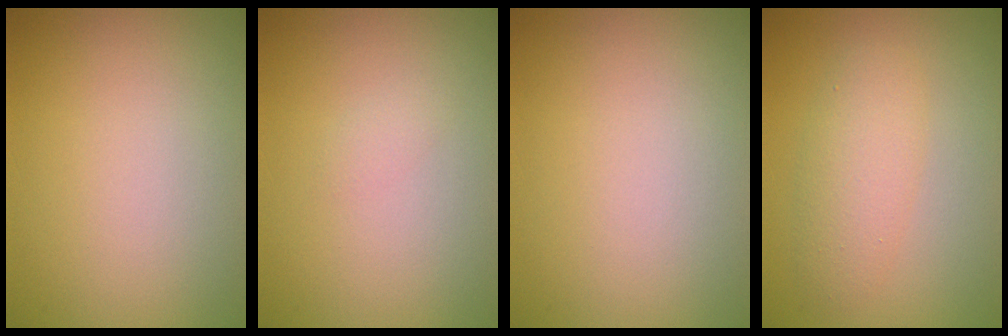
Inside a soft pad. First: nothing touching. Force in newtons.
{"total": 0.5, "press": 0.5, "slide": 0.1}
{"total": 0.0}
{"total": 3.0, "press": 3.0, "slide": 0.1}